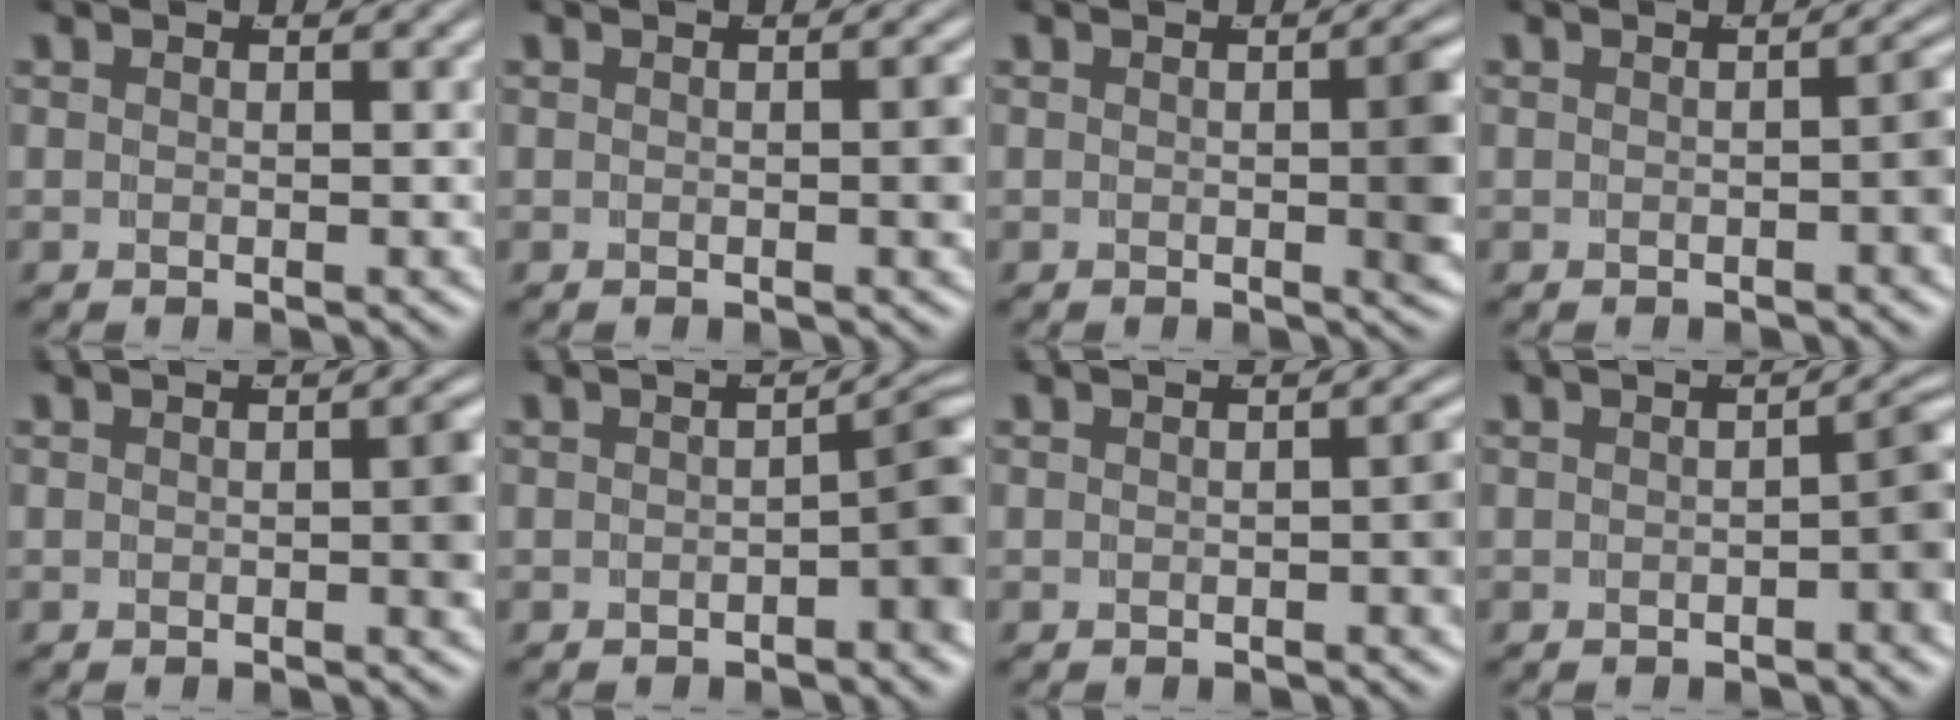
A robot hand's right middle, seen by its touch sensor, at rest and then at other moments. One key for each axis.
{"total": 0.8, "fx": -0.1, "fy": 0.0, "fz": 0.8, "tx": -0.008, "ty": 0.000, "tz": -0.003}
{"total": 2.7, "fx": -0.2, "fy": 0.6, "fz": 2.7, "tx": -0.024, "ty": 0.000, "tz": -0.005}
{"total": 1.7, "fx": -0.6, "fy": 0.4, "fz": 1.6, "tx": -0.021, "ty": -0.002, "tz": -0.008}
{"total": 1.5, "fx": -0.3, "fy": 0.3, "fz": 1.4, "tx": -0.019, "ty": 0.000, "tz": -0.006}
{"total": 3.7, "fx": -1.2, "fy": 1.1, "fz": 3.3, "tx": -0.034, "ty": 0.001, "tz": -0.017}
{"total": 1.4, "fx": -0.5, "fy": 0.2, "fz": 1.3, "tx": -0.018, "ty": -0.001, "tz": -0.007}
{"total": 2.8, "fx": -1.0, "fy": 0.7, "fz": 2.6, "tx": -0.029, "ty": 0.000, "tz": -0.014}